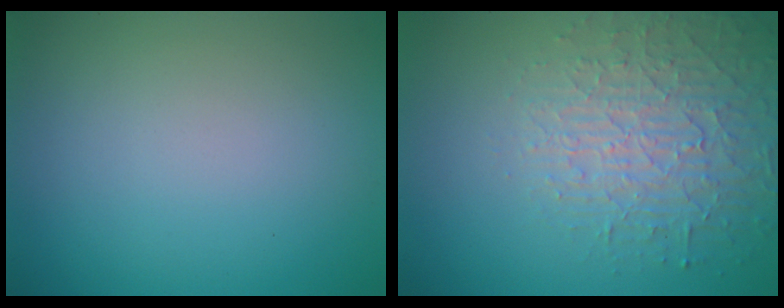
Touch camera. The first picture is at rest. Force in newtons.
{"total": 4.0, "press": 3.9, "slide": 0.7}